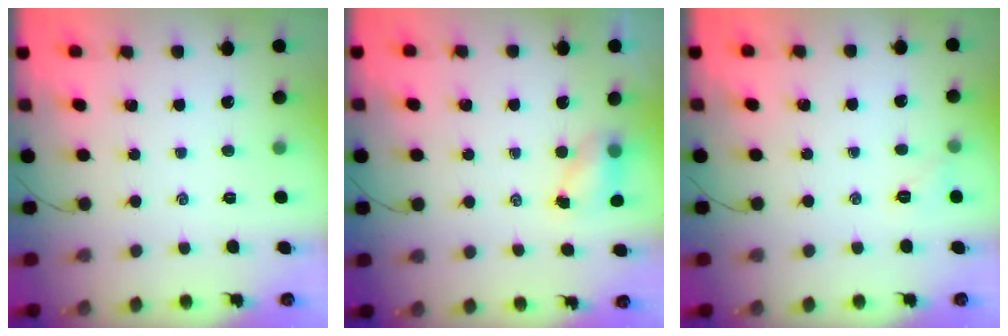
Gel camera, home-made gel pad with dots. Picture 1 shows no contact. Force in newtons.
{"total": 4.9, "press": 4.8, "slide": 0.8}
{"total": 5.7, "press": 5.5, "slide": 1.5}